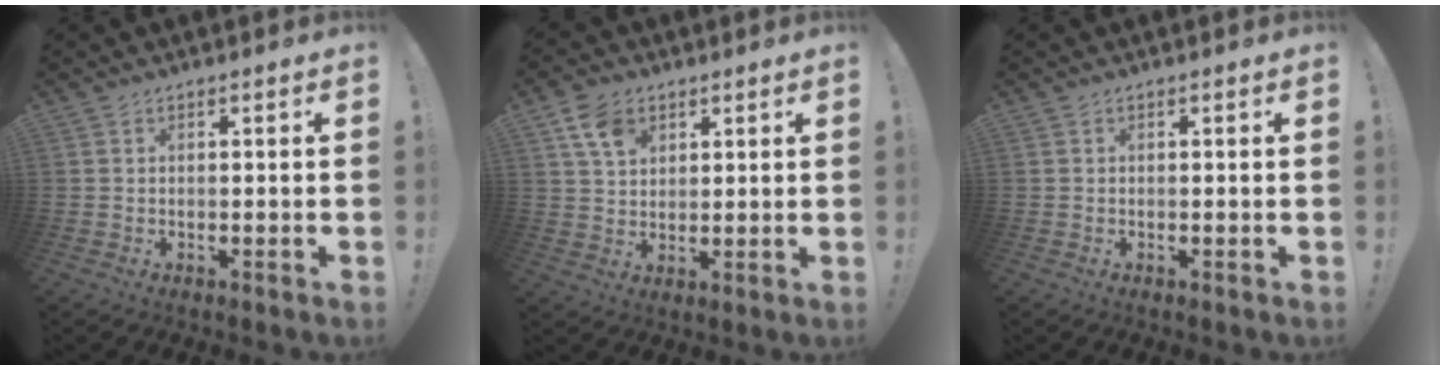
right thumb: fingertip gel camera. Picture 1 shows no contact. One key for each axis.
{"total": 8.4, "fx": 4.4, "fy": 5.9, "fz": 4.1, "tx": -0.064, "ty": -0.012, "tz": 0.084}
{"total": 0.0}